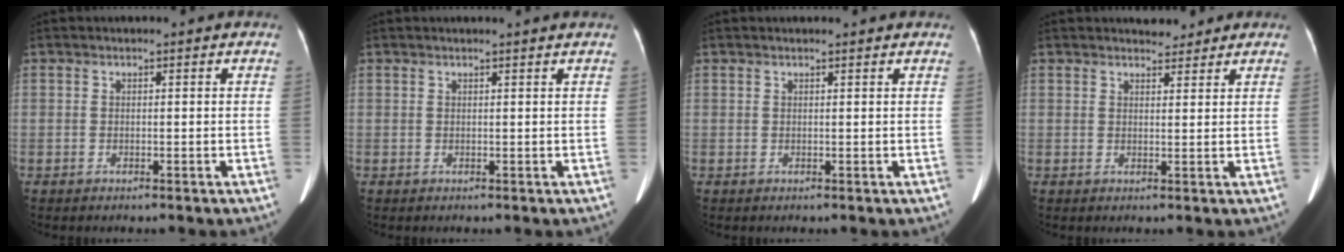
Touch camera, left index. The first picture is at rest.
{"total": 1.5, "force": [1.4, -0.4, 0.4], "torque": [-0.015, -0.002, 0.020]}
{"total": 1.4, "force": [1.4, 0.1, 0.4], "torque": [-0.011, 0.005, 0.015]}
{"total": 2.7, "force": [2.5, 0.9, 0.3], "torque": [-0.004, 0.000, 0.035]}